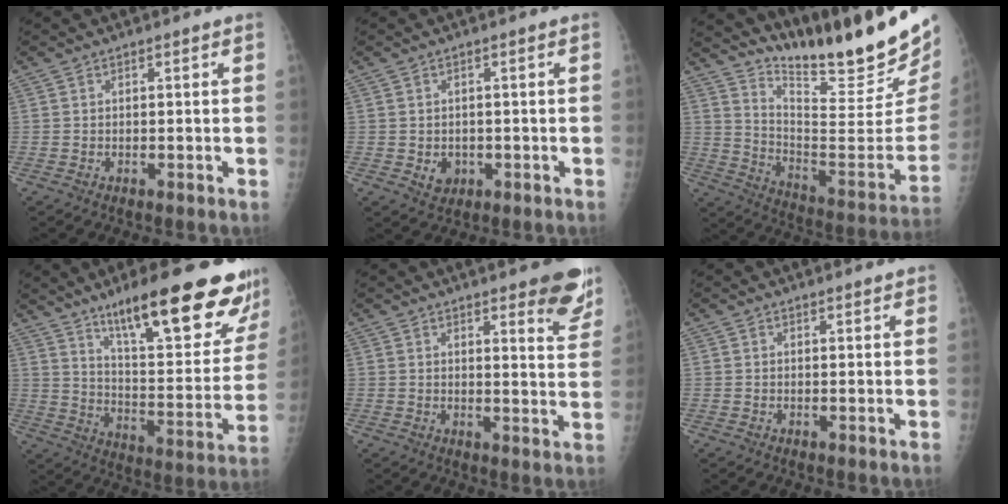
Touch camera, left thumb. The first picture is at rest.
{"total": 2.7, "force": [-0.5, 2.3, 1.3], "torque": [-0.008, -0.001, 0.004]}
{"total": 26.9, "force": [20.9, 4.2, 16.4], "torque": [-0.225, -0.146, 0.314]}
{"total": 26.1, "force": [17.7, 6.0, 18.2], "torque": [-0.223, -0.082, 0.271]}
{"total": 10.0, "force": [7.1, 2.4, 6.6], "torque": [-0.051, -0.042, 0.080]}
{"total": 1.3, "force": [1.2, 0.1, 0.3], "torque": [0.001, -0.005, 0.018]}